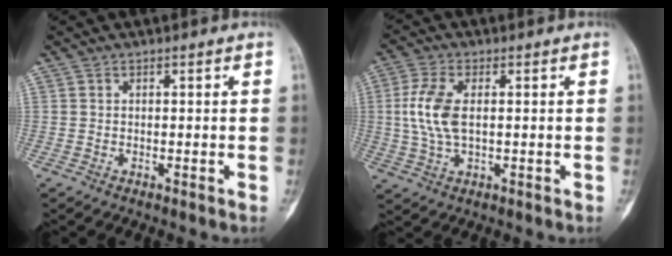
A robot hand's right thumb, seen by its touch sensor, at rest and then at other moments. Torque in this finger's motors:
{"motor_torque": [1.03, 0.90, 0.54, -0.48, 0.28]}